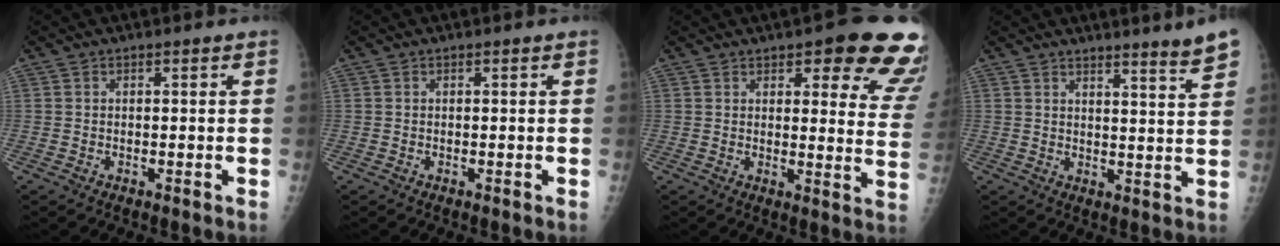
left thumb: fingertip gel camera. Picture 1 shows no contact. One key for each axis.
{"total": 0.0}
{"total": 16.6, "fx": 10.6, "fy": 5.5, "fz": 11.6, "tx": -0.090, "ty": -0.048, "tz": 0.108}
{"total": 5.9, "fx": 4.7, "fy": -0.4, "fz": 3.6, "tx": -0.045, "ty": -0.044, "tz": 0.064}